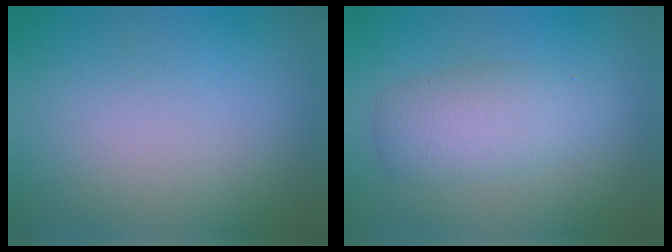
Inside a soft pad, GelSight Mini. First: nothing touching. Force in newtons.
{"total": 2.9, "press": 2.9, "slide": 0.2}